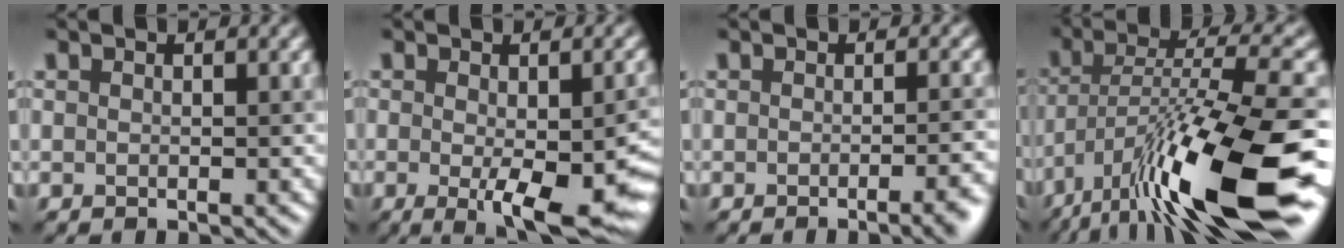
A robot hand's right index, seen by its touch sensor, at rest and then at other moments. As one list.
[{"total": 9.3, "force": [-2.3, 3.4, 8.3], "torque": [-0.120, -0.033, -0.014]}, {"total": 3.8, "force": [-1.8, 1.1, 3.2], "torque": [-0.020, 0.002, -0.022]}, {"total": 14.4, "force": [-7.7, 3.3, 11.7], "torque": [-0.201, 0.005, -0.130]}]